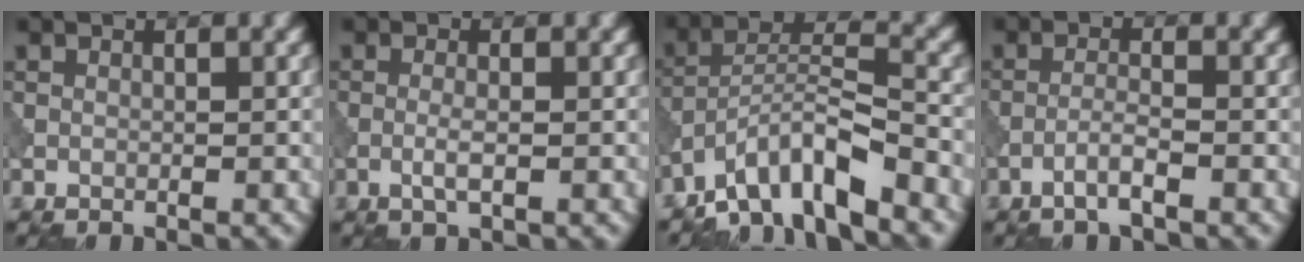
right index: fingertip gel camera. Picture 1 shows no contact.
{"total": 1.7, "force": [-0.5, 0.3, 1.6], "torque": [-0.035, 0.000, -0.014]}
{"total": 7.1, "force": [-5.6, 1.3, 4.1], "torque": [-0.065, 0.009, -0.107]}
{"total": 2.1, "force": [-1.2, 0.2, 1.7], "torque": [-0.031, 0.009, -0.029]}